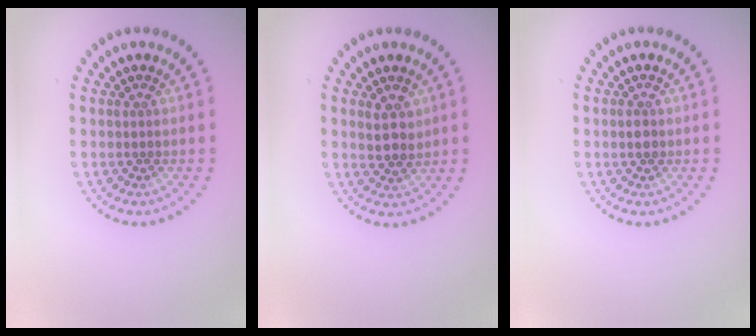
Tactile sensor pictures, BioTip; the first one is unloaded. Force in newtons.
{"total": 2.5, "press": 2.2, "slide": 1.1}
{"total": 1.3, "press": 1.3, "slide": 0.0}